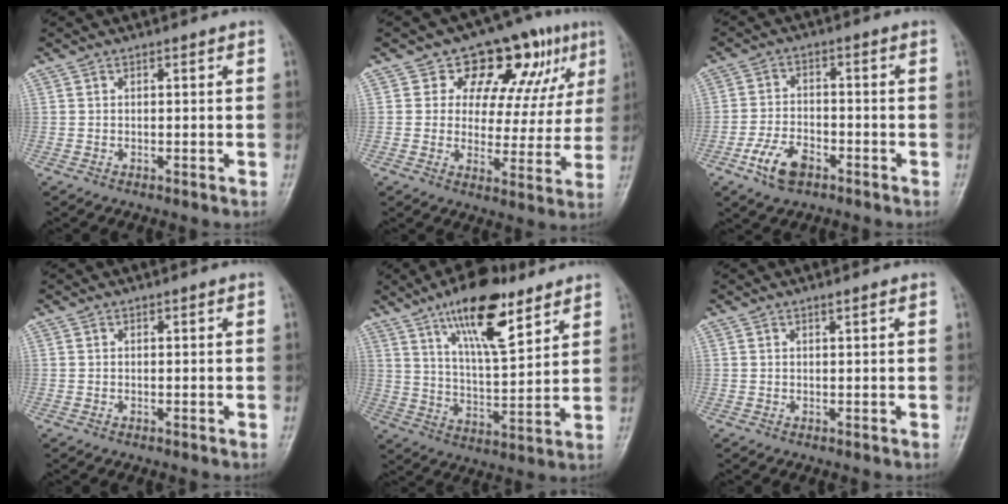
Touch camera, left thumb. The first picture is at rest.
{"total": 15.5, "force": [7.9, 9.1, 9.8], "torque": [-0.066, -0.015, 0.109]}
{"total": 6.9, "force": [-3.7, 3.9, 4.3], "torque": [-0.079, 0.017, -0.070]}
{"total": 0.0}
{"total": 15.3, "force": [9.4, 5.2, 11.0], "torque": [-0.156, -0.049, 0.159]}
{"total": 0.6, "force": [0.4, 0.0, 0.4], "torque": [-0.007, -0.002, 0.008]}